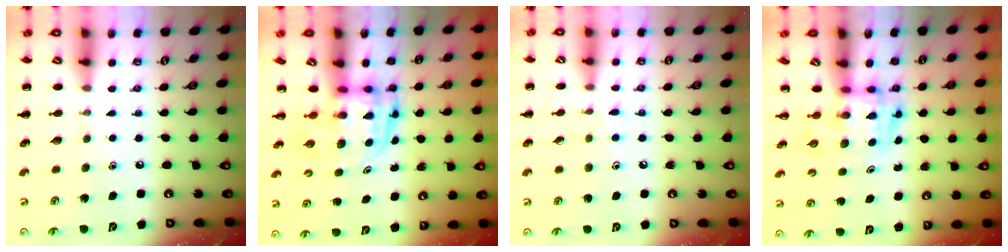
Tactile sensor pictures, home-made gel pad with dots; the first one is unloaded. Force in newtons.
{"total": 3.3, "press": 3.3, "slide": 0.7}
{"total": 5.5, "press": 5.2, "slide": 1.9}
{"total": 3.6, "press": 3.5, "slide": 0.6}